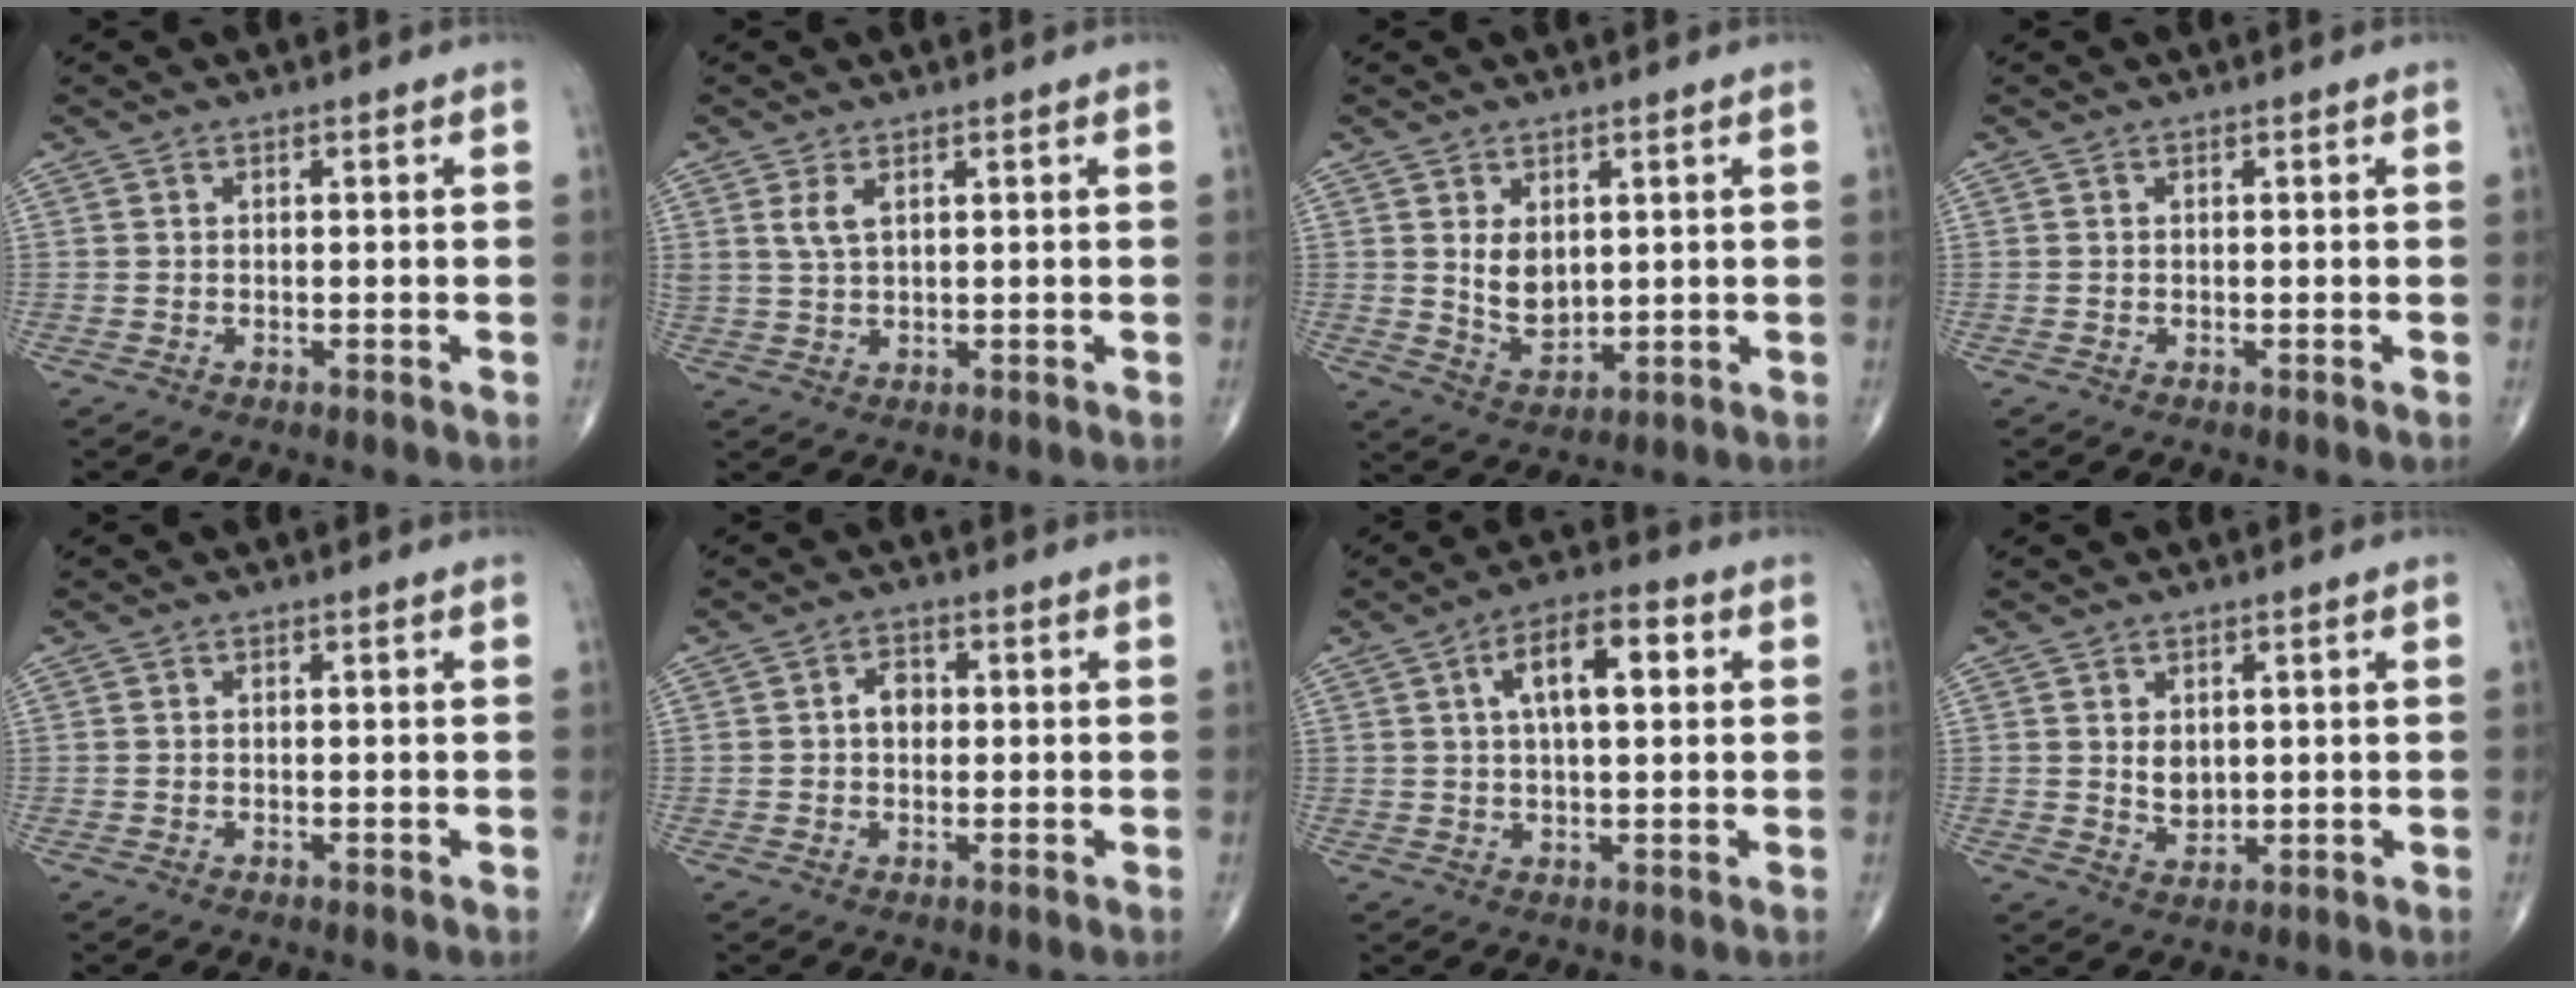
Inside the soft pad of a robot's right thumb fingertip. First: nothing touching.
{"total": 2.8, "force": [1.3, 1.2, 2.2], "torque": [-0.048, -0.003, 0.034]}
{"total": 6.1, "force": [1.5, 3.9, 4.4], "torque": [-0.060, -0.020, 0.040]}
{"total": 0.0}
{"total": 0.0}
{"total": 3.2, "force": [0.2, 2.4, 2.1], "torque": [-0.024, 0.010, -0.001]}
{"total": 9.7, "force": [2.5, 4.1, 8.4], "torque": [-0.128, 0.016, 0.034]}
{"total": 3.4, "force": [0.8, 2.4, 2.3], "torque": [-0.027, -0.011, 0.022]}